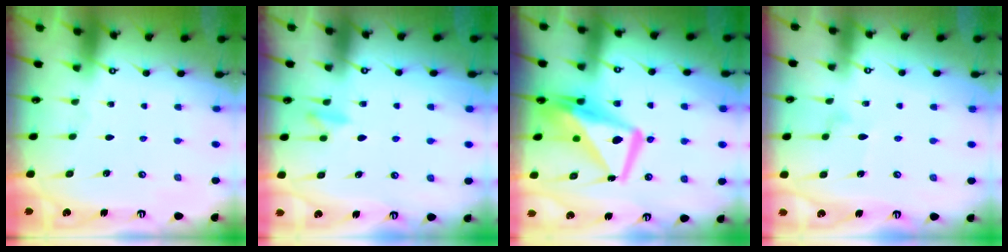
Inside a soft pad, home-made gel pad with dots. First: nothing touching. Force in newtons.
{"total": 8.5, "press": 8.4, "slide": 1.5}
{"total": 12.7, "press": 12.6, "slide": 1.6}
{"total": 7.5, "press": 7.5, "slide": 0.4}